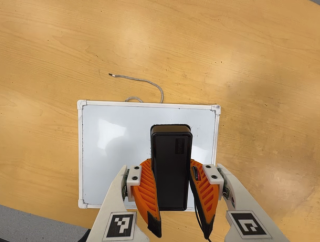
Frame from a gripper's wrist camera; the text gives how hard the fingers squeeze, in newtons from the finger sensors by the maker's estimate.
{"total": 9.1, "left": 7.8, "right": 10.3}